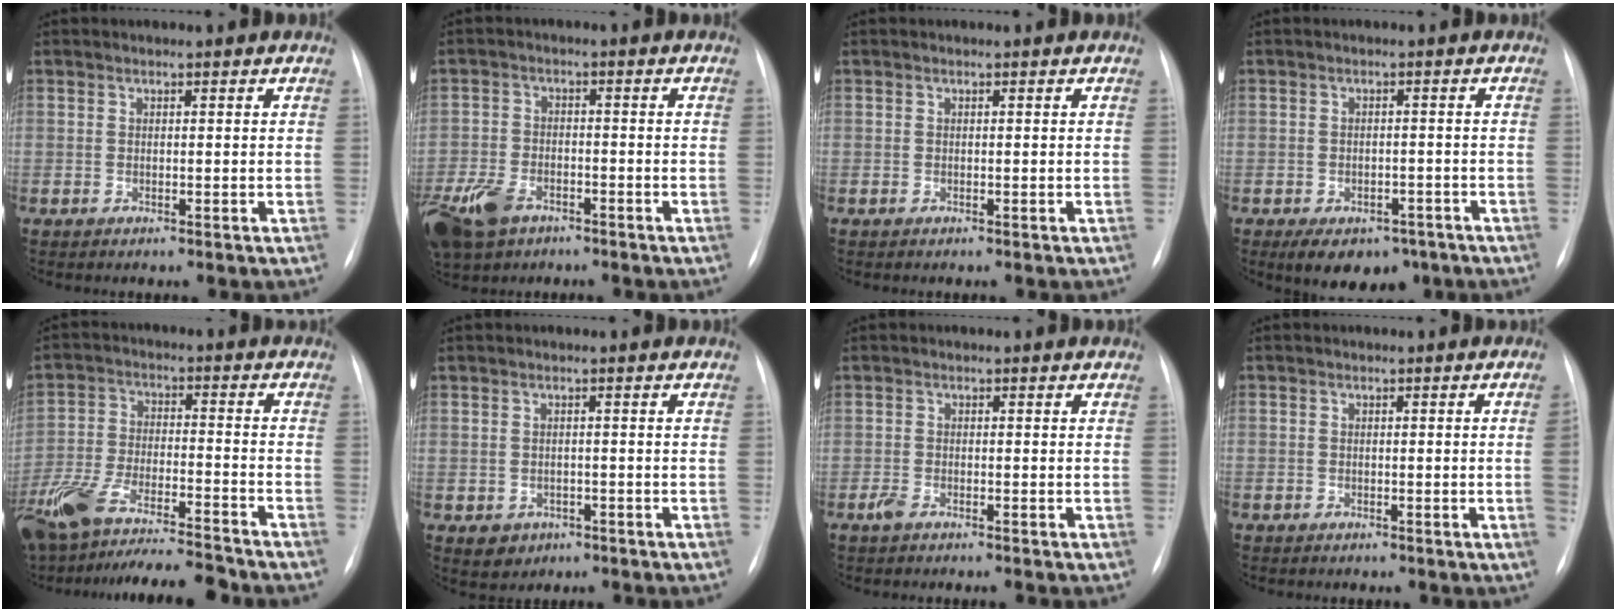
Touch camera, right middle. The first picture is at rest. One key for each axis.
{"total": 11.7, "fx": -6.9, "fy": 7.1, "fz": 6.2, "tx": -0.157, "ty": -0.008, "tz": -0.118}
{"total": 0.0}
{"total": 8.5, "fx": -5.7, "fy": 5.1, "fz": 3.9, "tx": -0.046, "ty": 0.010, "tz": -0.075}
{"total": 19.6, "fx": -17.2, "fy": 2.5, "fz": 9.0, "tx": -0.193, "ty": -0.017, "tz": -0.286}
{"total": 3.2, "fx": -1.5, "fy": 2.7, "fz": 0.8, "tx": -0.008, "ty": 0.006, "tz": -0.012}
{"total": 1.8, "fx": -1.4, "fy": 0.4, "fz": 1.0, "tx": -0.029, "ty": -0.003, "tz": -0.027}
{"total": 1.6, "fx": -0.6, "fy": -0.3, "fz": 1.4, "tx": -0.022, "ty": 0.001, "tz": -0.012}